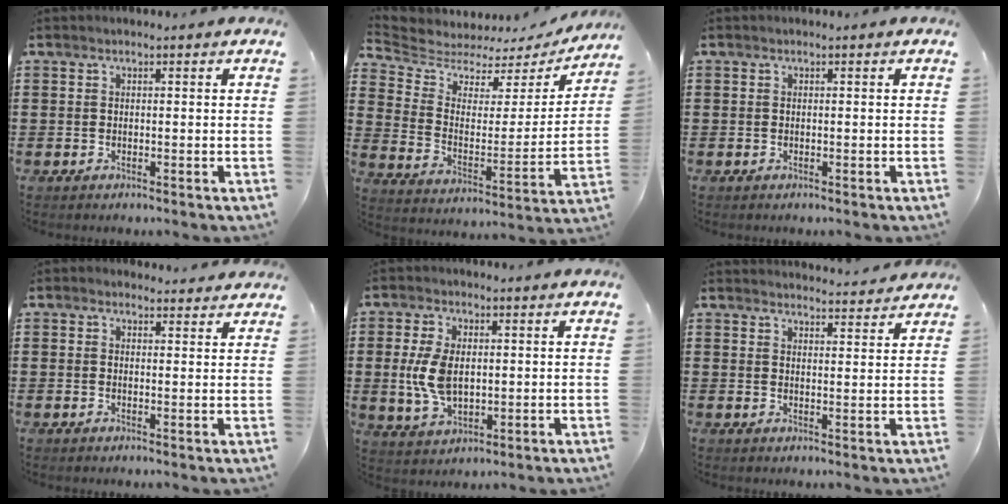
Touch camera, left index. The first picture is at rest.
{"total": 4.9, "force": [4.3, 2.1, 1.0], "torque": [-0.053, -0.032, 0.068]}
{"total": 0.0}
{"total": 1.7, "force": [1.6, 0.6, 0.1], "torque": [-0.007, 0.003, 0.032]}
{"total": 7.4, "force": [0.6, 4.4, 5.9], "torque": [-0.151, 0.001, 0.003]}
{"total": 3.2, "force": [3.2, -0.1, 0.1], "torque": [-0.004, -0.021, 0.056]}